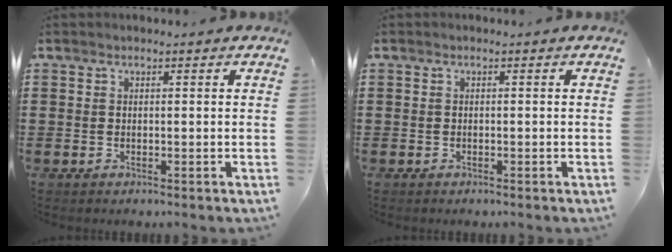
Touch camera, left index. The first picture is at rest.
{"total": 0.0}